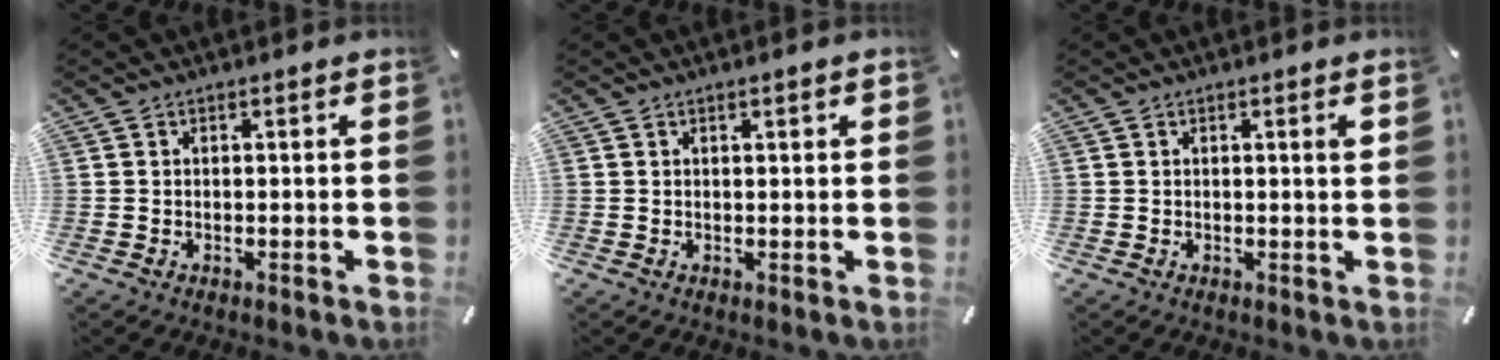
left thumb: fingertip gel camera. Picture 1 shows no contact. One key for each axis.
{"total": 1.1, "fx": 0.6, "fy": 0.2, "fz": 0.9, "tx": -0.017, "ty": 0.000, "tz": 0.009}
{"total": 1.5, "fx": 0.5, "fy": 0.0, "fz": 1.4, "tx": -0.020, "ty": -0.004, "tz": 0.006}